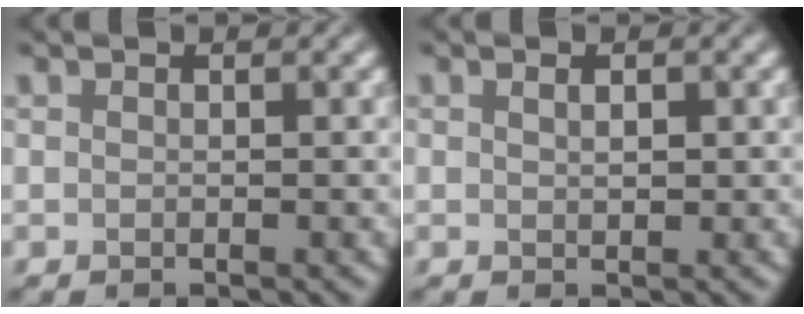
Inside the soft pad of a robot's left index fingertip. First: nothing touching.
{"total": 0.8, "force": [0.1, 0.3, 0.7], "torque": [-0.014, 0.000, 0.004]}